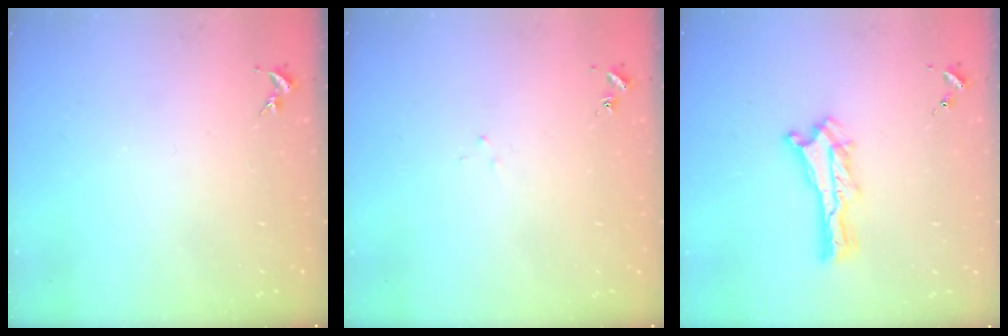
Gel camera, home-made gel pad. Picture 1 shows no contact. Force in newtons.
{"total": 1.8, "press": 1.8, "slide": 0.1}
{"total": 1.2, "press": 1.2, "slide": 0.2}